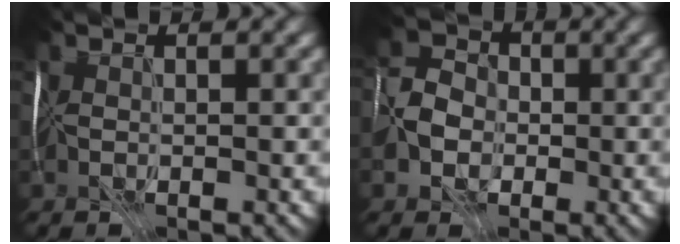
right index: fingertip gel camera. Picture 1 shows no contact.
{"total": 2.4, "force": [-0.8, 2.2, 0.5], "torque": [-0.003, 0.009, -0.022]}